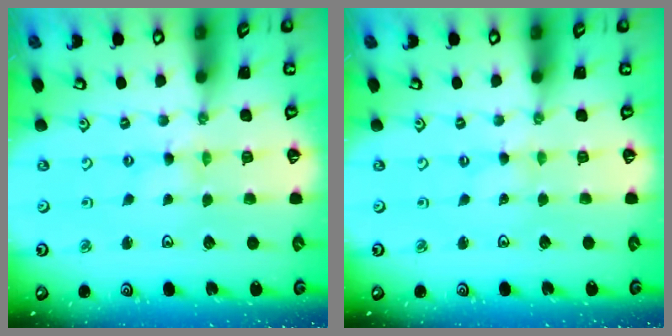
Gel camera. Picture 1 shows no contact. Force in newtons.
{"total": 0.0}